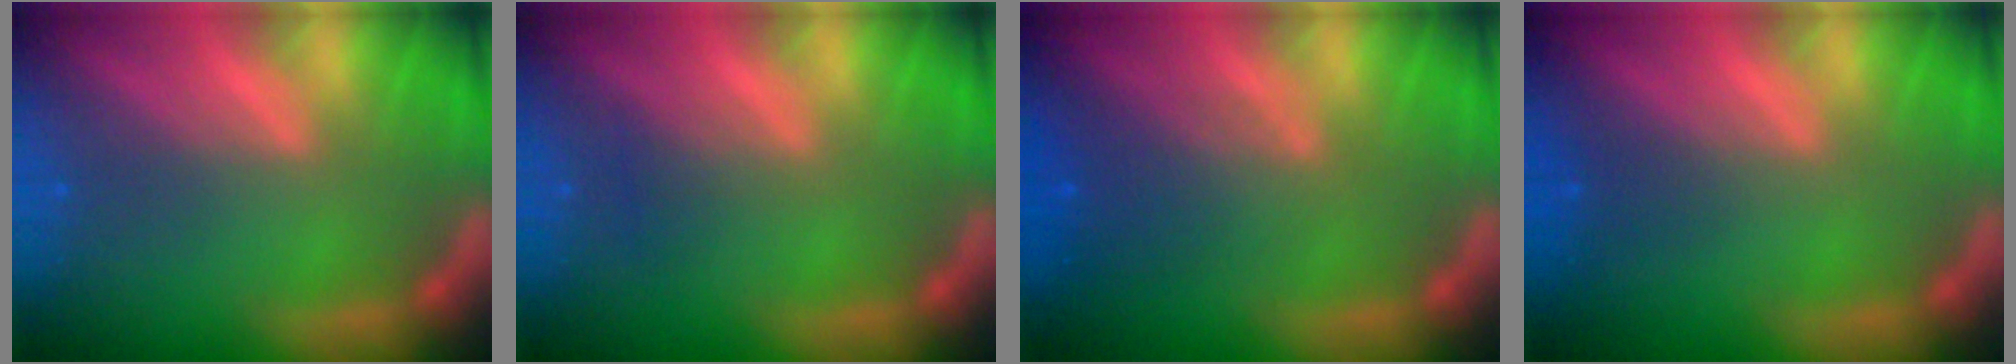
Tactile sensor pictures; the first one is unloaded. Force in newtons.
{"total": 1.5}
{"total": 4.1}
{"total": 1.0}